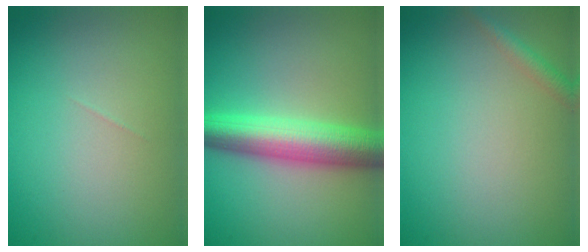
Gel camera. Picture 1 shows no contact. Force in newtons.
{"total": 6.8, "press": 6.8, "slide": 0.1}
{"total": 1.4, "press": 1.4, "slide": 0.1}